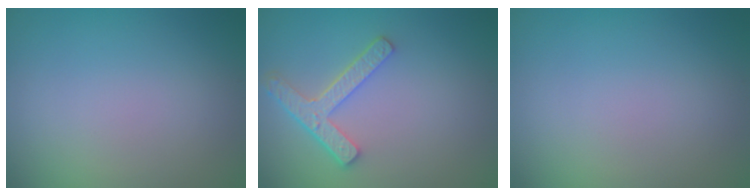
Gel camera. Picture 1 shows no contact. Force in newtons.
{"total": 3.8, "press": 2.9, "slide": 2.4}
{"total": 0.0}